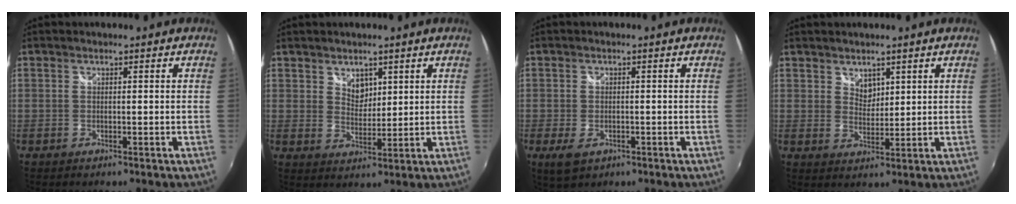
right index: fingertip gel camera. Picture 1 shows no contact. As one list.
[{"total": 3.9, "force": [2.3, 2.6, 1.7], "torque": [-0.019, -0.002, 0.043]}, {"total": 4.2, "force": [-2.0, 2.5, 2.8], "torque": [-0.060, -0.014, -0.032]}, {"total": 3.1, "force": [2.2, 2.0, 1.0], "torque": [-0.009, 0.000, 0.040]}]